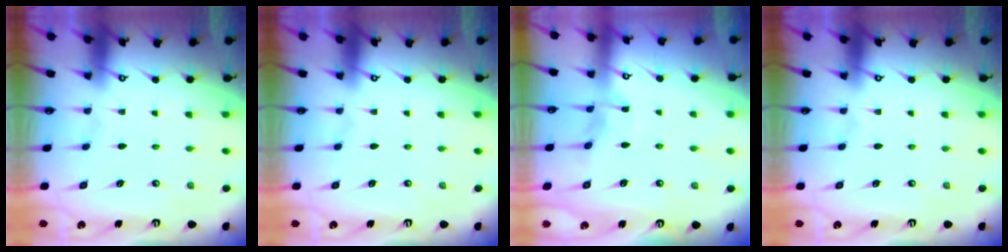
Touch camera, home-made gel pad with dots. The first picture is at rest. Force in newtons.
{"total": 0.0}
{"total": 4.3, "press": 4.2, "slide": 0.6}
{"total": 0.0}